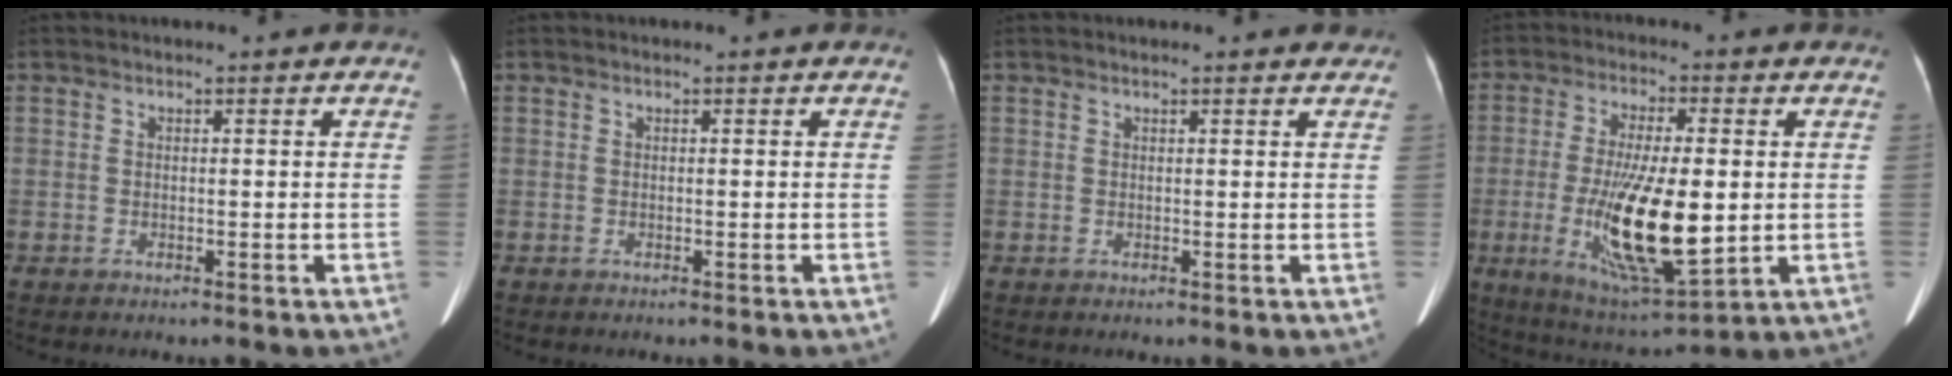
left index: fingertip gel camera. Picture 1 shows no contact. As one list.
[{"total": 0.0}, {"total": 4.0, "force": [3.6, 0.9, 1.7], "torque": [-0.021, 0.011, 0.032]}, {"total": 15.3, "force": [-1.8, 3.8, 14.8], "torque": [-0.279, -0.024, -0.020]}]